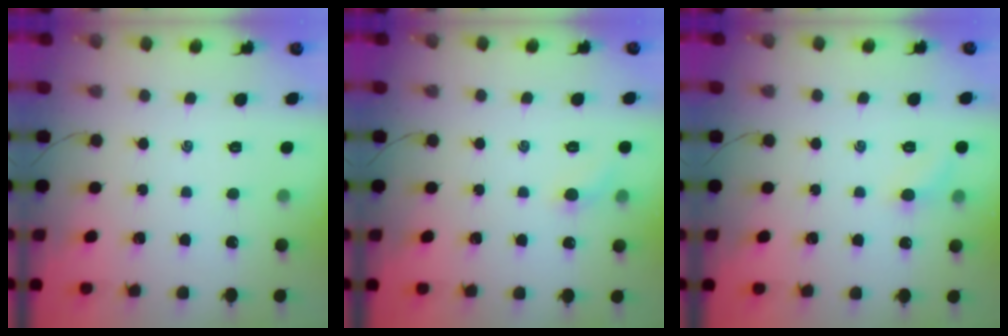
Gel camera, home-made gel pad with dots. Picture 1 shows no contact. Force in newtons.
{"total": 4.3, "press": 4.0, "slide": 1.4}
{"total": 5.7, "press": 5.5, "slide": 1.7}